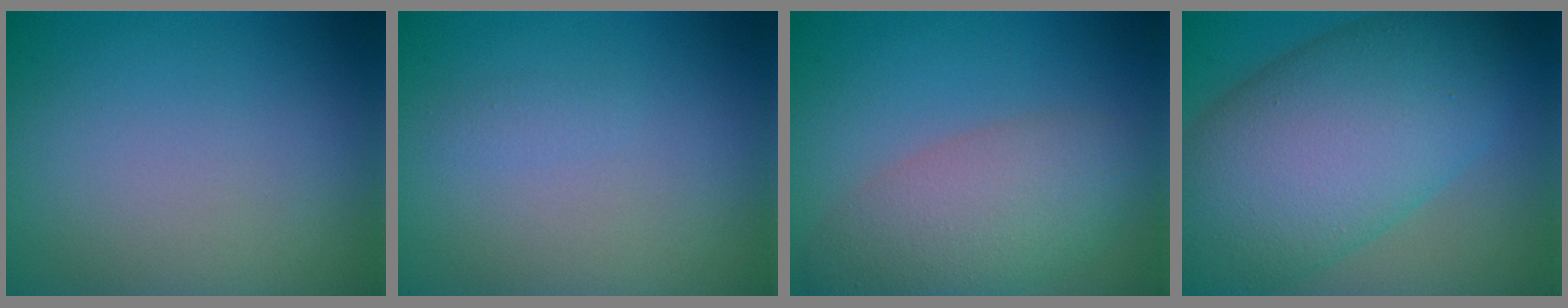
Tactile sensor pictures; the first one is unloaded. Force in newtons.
{"total": 0.6, "press": 0.6, "slide": 0.0}
{"total": 6.1, "press": 6.1, "slide": 0.5}
{"total": 14.0, "press": 14.0, "slide": 0.7}